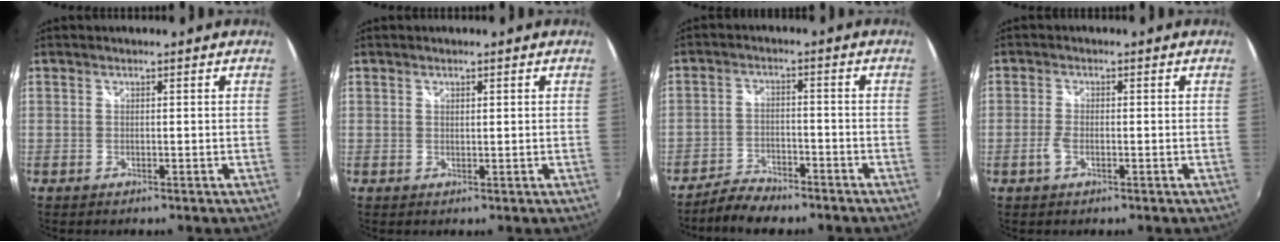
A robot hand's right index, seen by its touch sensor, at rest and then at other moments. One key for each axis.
{"total": 0.7, "fx": 0.5, "fy": 0.3, "fz": 0.5, "tx": -0.006, "ty": 0.002, "tz": 0.008}
{"total": 6.6, "fx": -5.7, "fy": 2.2, "fz": 2.5, "tx": -0.073, "ty": -0.002, "tz": -0.100}
{"total": 2.5, "fx": -1.1, "fy": 1.1, "fz": 1.9, "tx": -0.048, "ty": -0.002, "tz": -0.023}